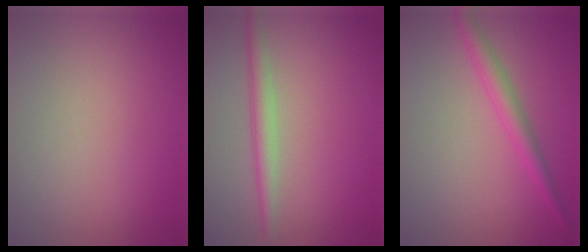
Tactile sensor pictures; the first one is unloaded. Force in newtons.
{"total": 2.4, "press": 2.4, "slide": 0.0}
{"total": 2.6, "press": 2.6, "slide": 0.0}